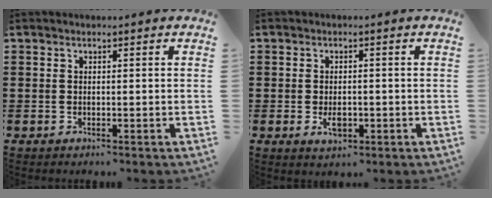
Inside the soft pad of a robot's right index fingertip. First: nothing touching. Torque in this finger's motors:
{"motor_torque": [1.44, 0.70, 0.15, 0.04]}